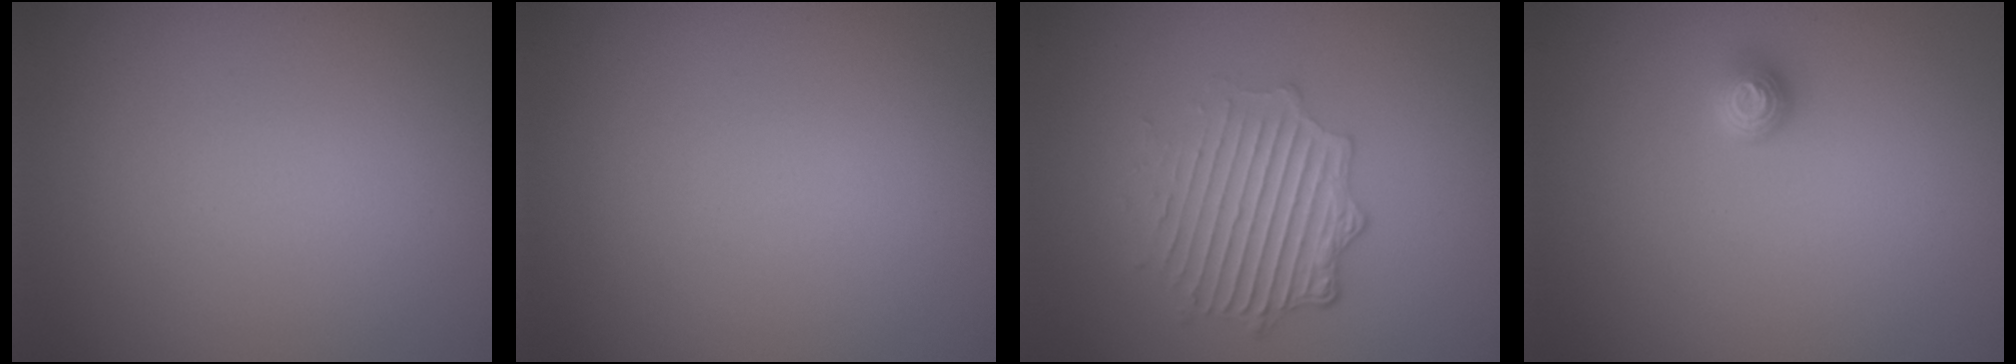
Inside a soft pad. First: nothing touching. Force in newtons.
{"total": 0.0}
{"total": 4.3, "press": 3.4, "slide": 2.6}
{"total": 1.2, "press": 1.0, "slide": 0.6}